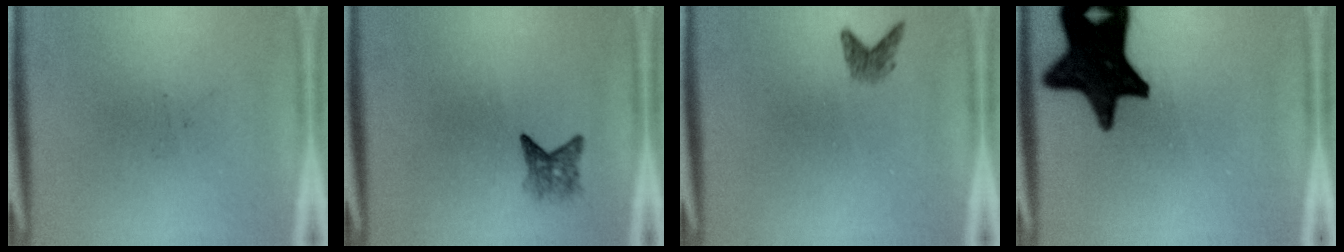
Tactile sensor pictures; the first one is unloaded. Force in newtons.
{"total": 2.2}
{"total": 1.5}
{"total": 18.5}